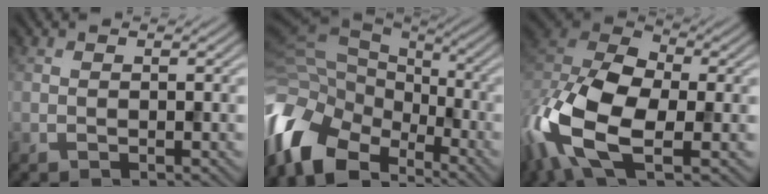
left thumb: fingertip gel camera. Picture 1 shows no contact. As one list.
[{"total": 14.2, "force": [-7.3, 8.4, 8.8], "torque": [-0.231, -0.011, -0.140]}, {"total": 16.4, "force": [-4.7, 8.7, 13.1], "torque": [-0.309, -0.011, -0.096]}]